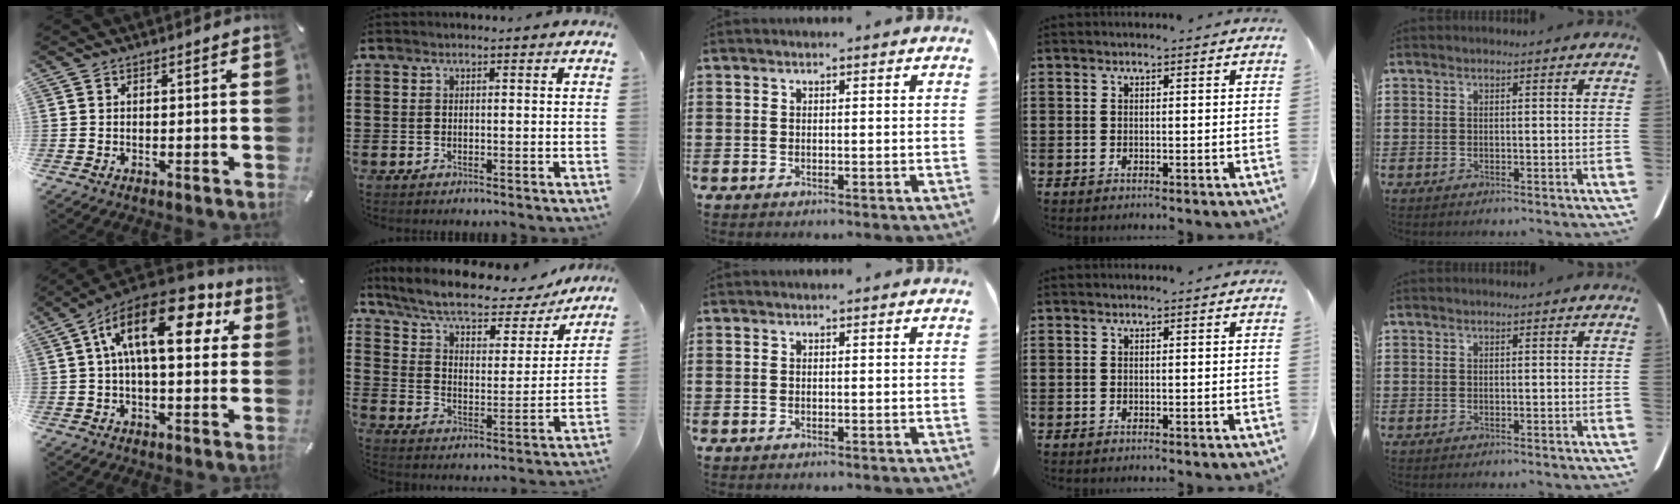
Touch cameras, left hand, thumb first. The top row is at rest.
{"thumb": {"total": 18.5, "force": [6.3, 8.8, 15.0], "torque": [-0.266, -0.031, 0.096]}, "index": {"total": 7.7, "force": [6.4, 1.9, 3.9], "torque": [-0.103, -0.031, 0.106]}}